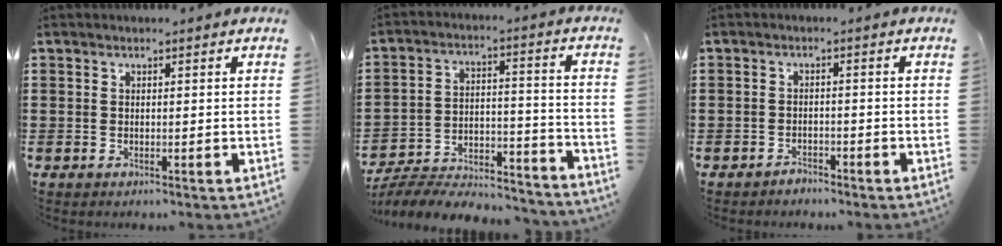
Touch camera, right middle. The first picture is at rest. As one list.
[{"total": 5.9, "force": [-5.7, 0.7, 1.3], "torque": [-0.027, 0.004, -0.117]}, {"total": 1.4, "force": [-1.4, 0.1, -0.1], "torque": [-0.001, 0.003, -0.031]}]